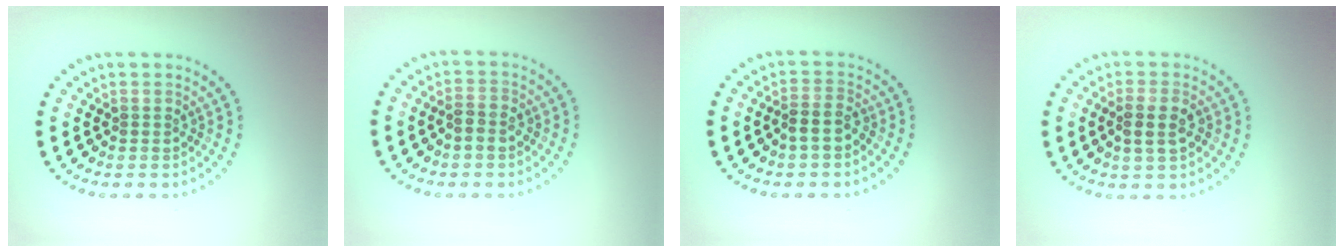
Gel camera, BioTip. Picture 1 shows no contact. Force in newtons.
{"total": 1.7, "press": 1.7, "slide": 0.4}
{"total": 1.8, "press": 1.5, "slide": 1.1}
{"total": 2.5, "press": 2.4, "slide": 0.3}